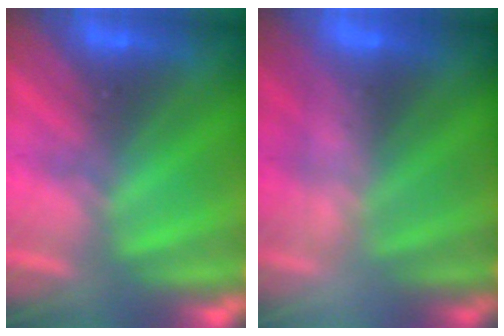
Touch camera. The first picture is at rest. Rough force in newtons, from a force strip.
{"total": 2.5}